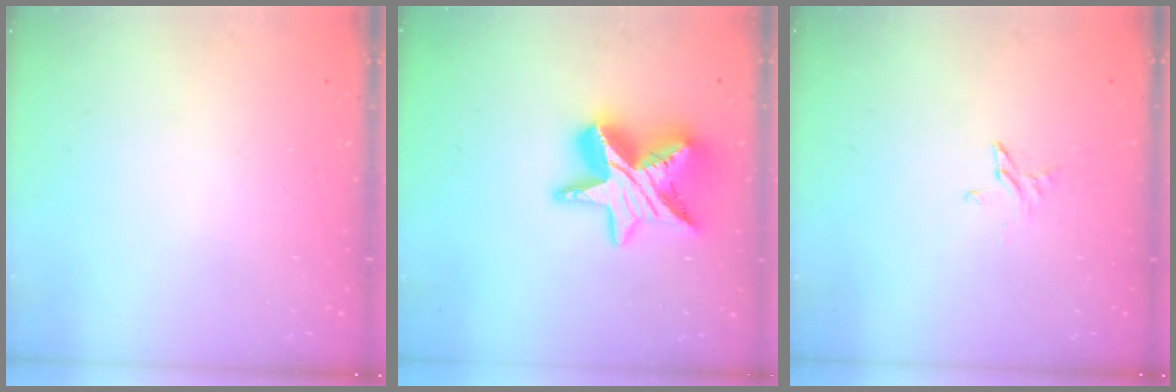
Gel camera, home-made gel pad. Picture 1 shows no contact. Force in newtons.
{"total": 16.5, "press": 16.4, "slide": 1.2}
{"total": 2.6, "press": 2.6, "slide": 0.3}